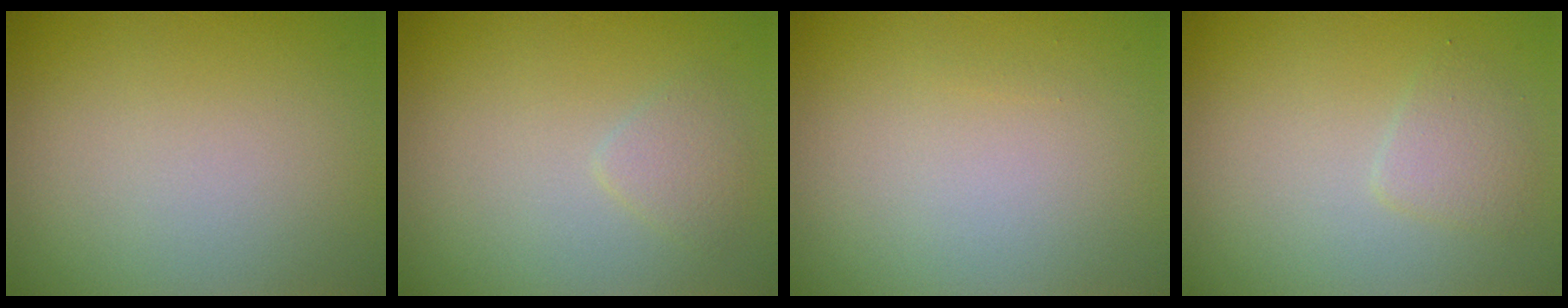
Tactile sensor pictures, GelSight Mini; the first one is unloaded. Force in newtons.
{"total": 1.3, "press": 1.3, "slide": 0.1}
{"total": 0.0}
{"total": 1.6, "press": 1.6, "slide": 0.1}